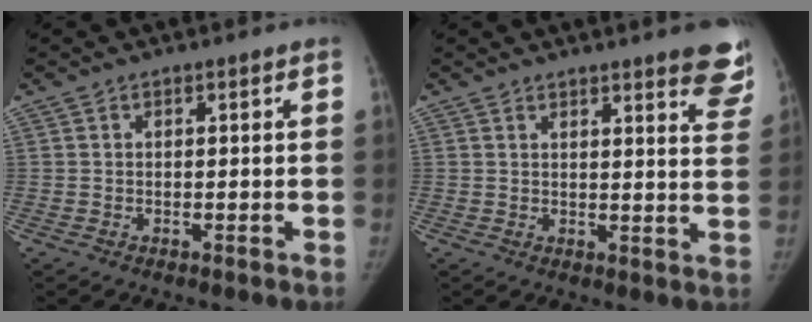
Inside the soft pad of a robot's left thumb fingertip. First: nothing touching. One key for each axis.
{"total": 10.3, "fx": 7.5, "fy": 2.1, "fz": 6.7, "tx": -0.049, "ty": -0.036, "tz": 0.072}